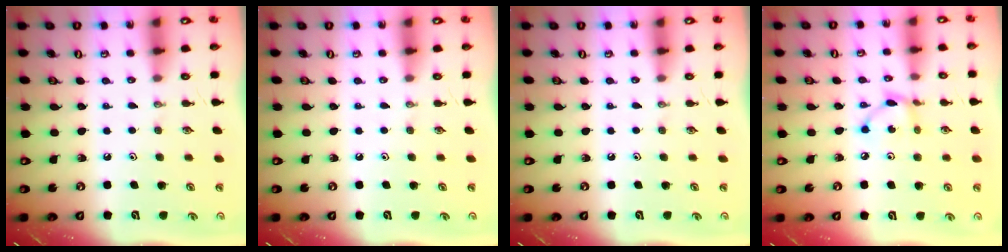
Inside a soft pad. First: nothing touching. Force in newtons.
{"total": 0.0}
{"total": 0.0}
{"total": 5.9, "press": 5.9, "slide": 0.1}